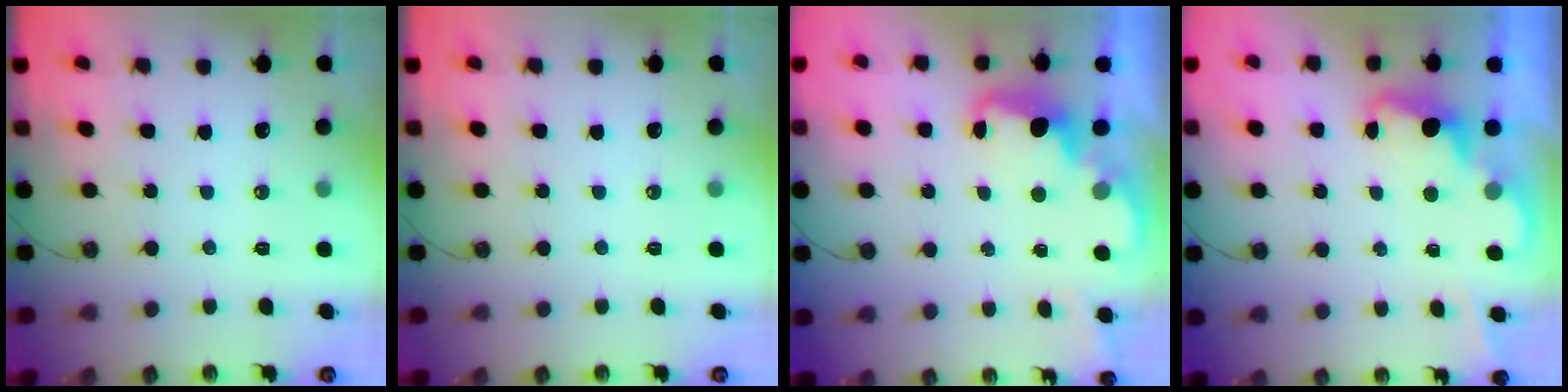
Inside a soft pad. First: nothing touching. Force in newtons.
{"total": 0.0}
{"total": 2.6, "press": 2.6, "slide": 0.6}
{"total": 2.5, "press": 2.4, "slide": 0.5}